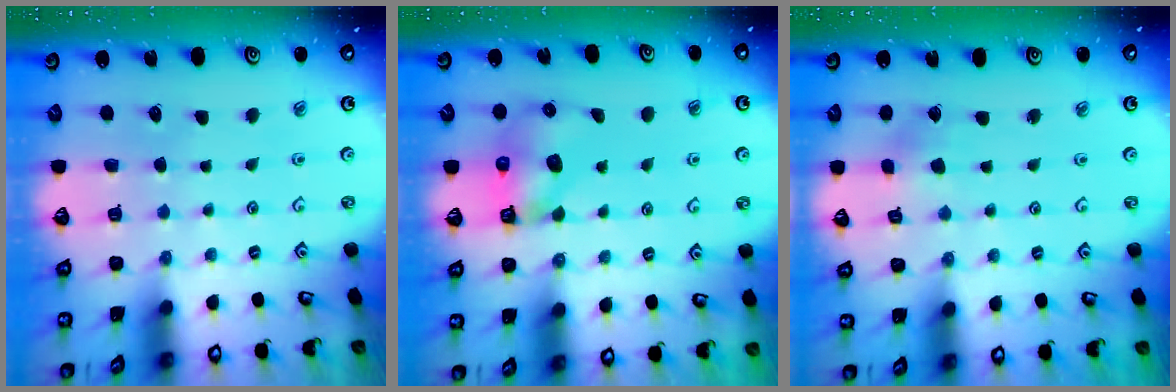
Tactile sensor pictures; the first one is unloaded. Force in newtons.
{"total": 8.2, "press": 8.2, "slide": 0.7}
{"total": 2.6, "press": 2.6, "slide": 0.4}